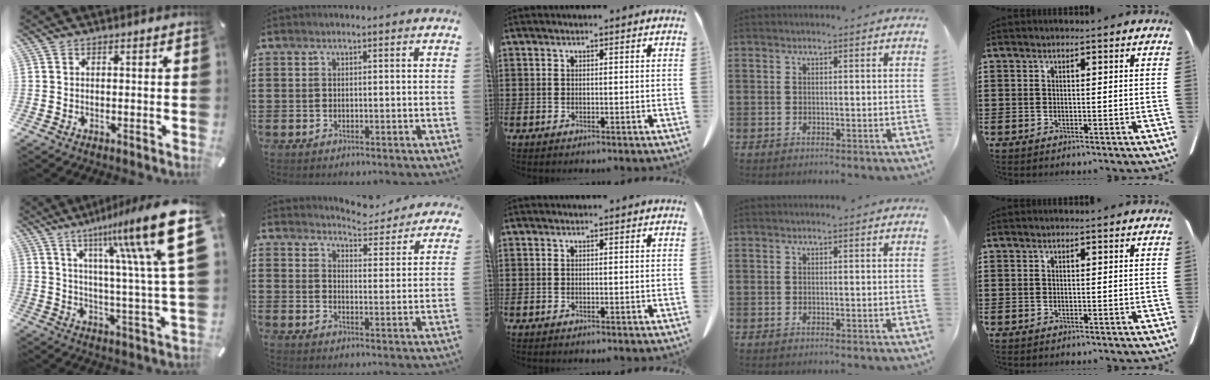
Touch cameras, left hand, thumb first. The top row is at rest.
{"thumb": {"total": 23.0, "force": [11.1, 3.4, 19.8], "torque": [-0.300, -0.067, 0.162]}, "index": {"total": 4.7, "force": [4.6, 0.2, 0.5], "torque": [-0.019, -0.039, 0.075]}}